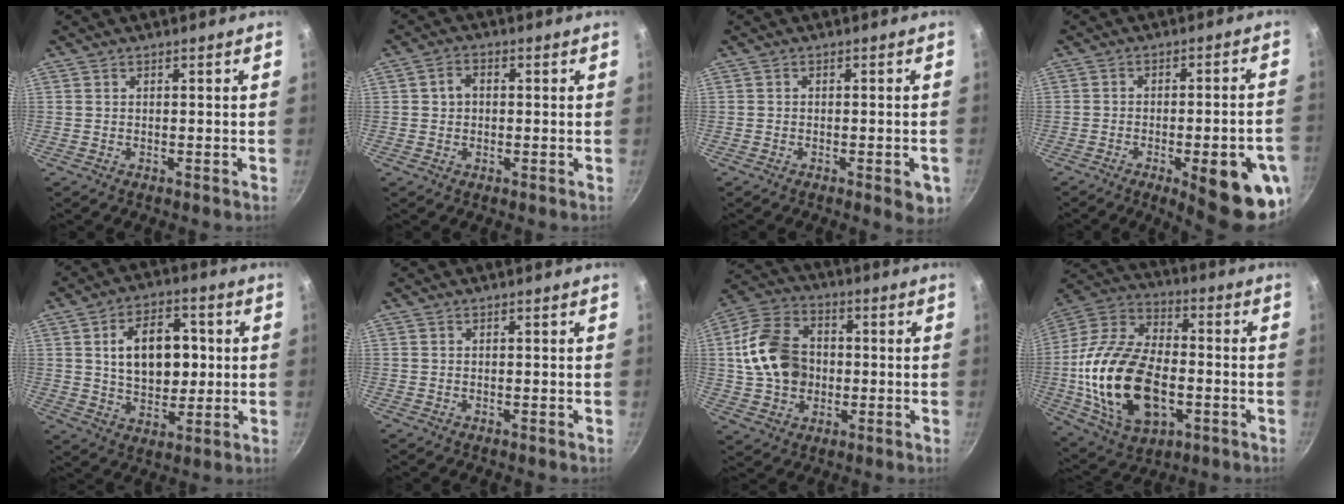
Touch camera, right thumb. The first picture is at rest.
{"total": 3.2, "force": [0.2, 2.6, 1.9], "torque": [-0.021, 0.010, -0.001]}
{"total": 4.5, "force": [-1.9, 1.6, 3.8], "torque": [-0.039, 0.004, -0.024]}
{"total": 16.5, "force": [-6.4, 4.6, 14.5], "torque": [-0.159, 0.022, -0.077]}
{"total": 13.9, "force": [1.9, 9.1, 10.3], "torque": [-0.124, 0.004, 0.033]}
{"total": 0.0}
{"total": 14.8, "force": [0.4, 11.3, 9.5], "torque": [-0.156, 0.019, 0.001]}
{"total": 24.8, "force": [-4.3, 14.9, 19.3], "torque": [-0.360, 0.027, -0.073]}